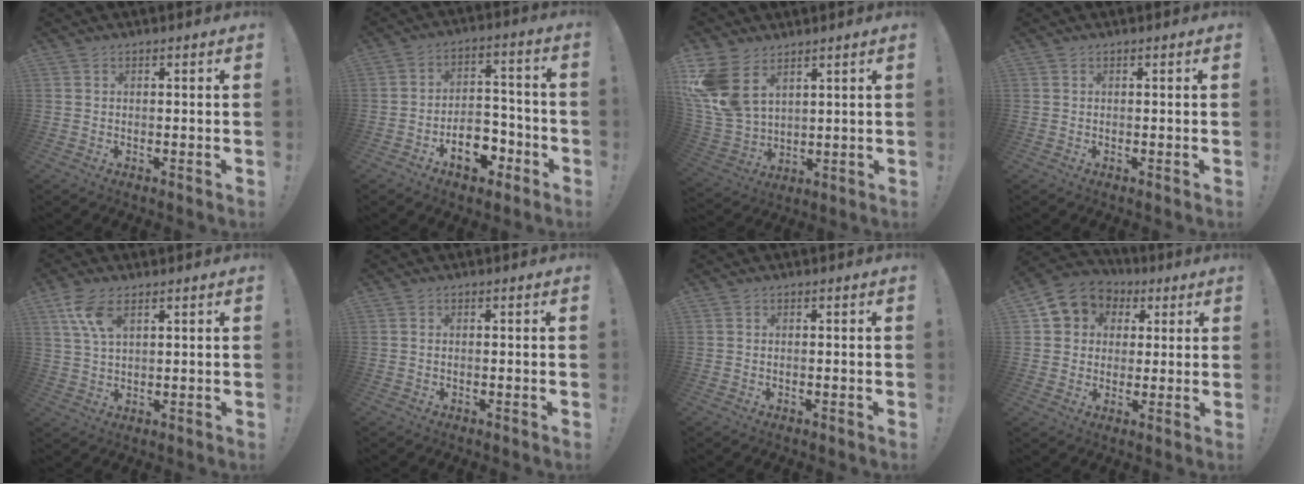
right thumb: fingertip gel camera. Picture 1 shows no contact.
{"total": 11.4, "force": [-5.9, 7.5, 6.2], "torque": [-0.070, 0.058, -0.092]}
{"total": 12.7, "force": [5.8, 8.5, 7.5], "torque": [-0.159, -0.035, 0.115]}
{"total": 0.0}
{"total": 8.0, "force": [4.1, 3.7, 5.8], "torque": [-0.106, -0.015, 0.076]}
{"total": 0.0}
{"total": 0.0}
{"total": 9.5, "force": [3.3, 8.4, 3.0], "torque": [-0.041, -0.013, 0.069]}